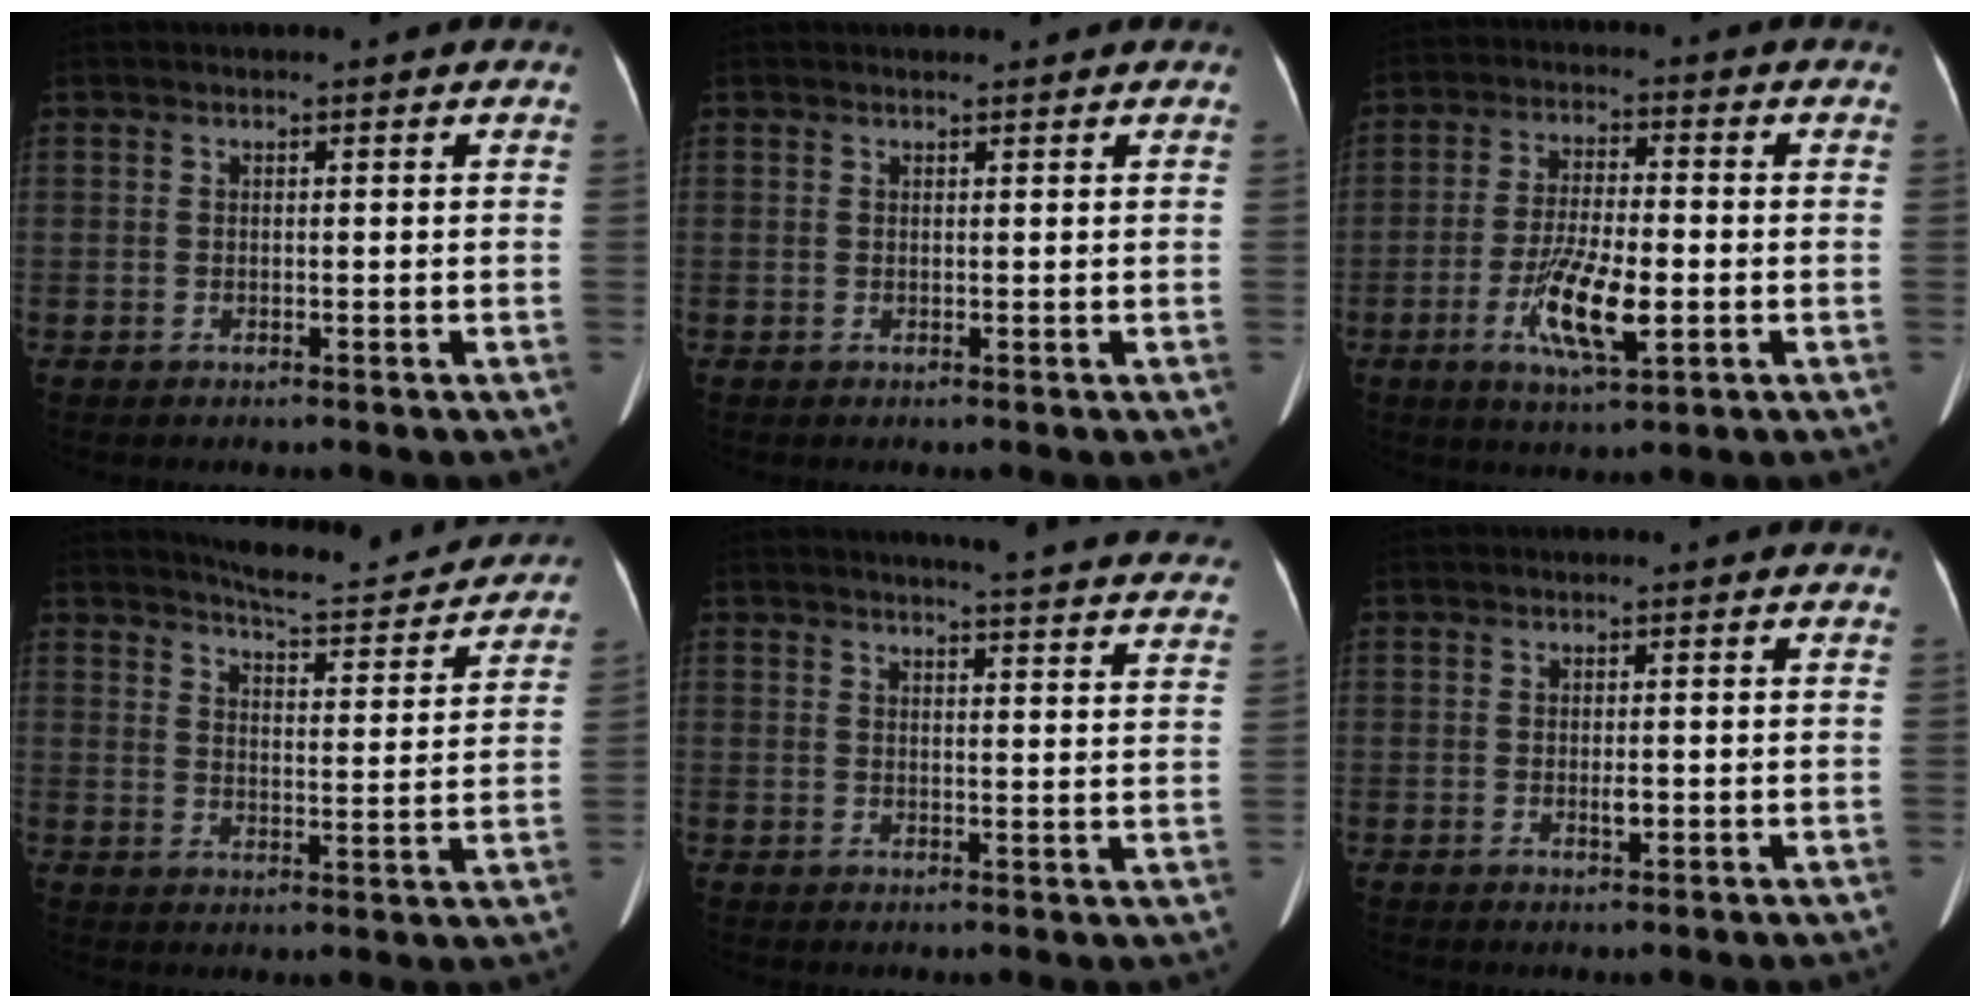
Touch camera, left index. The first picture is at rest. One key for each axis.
{"total": 1.0, "fx": 0.9, "fy": 0.2, "fz": 0.1, "tx": -0.009, "ty": 0.005, "tz": 0.015}
{"total": 9.7, "fx": -3.0, "fy": 2.2, "fz": 8.9, "tx": -0.172, "ty": -0.011, "tz": -0.053}
{"total": 13.4, "fx": 12.8, "fy": 1.9, "fz": 3.5, "tx": -0.047, "ty": -0.013, "tz": 0.159}
{"total": 22.3, "fx": 21.3, "fy": 1.3, "fz": 6.3, "tx": -0.070, "ty": -0.079, "tz": 0.227}
{"total": 1.4, "fx": -0.4, "fy": 0.5, "fz": 1.2, "tx": -0.023, "ty": -0.002, "tz": -0.006}